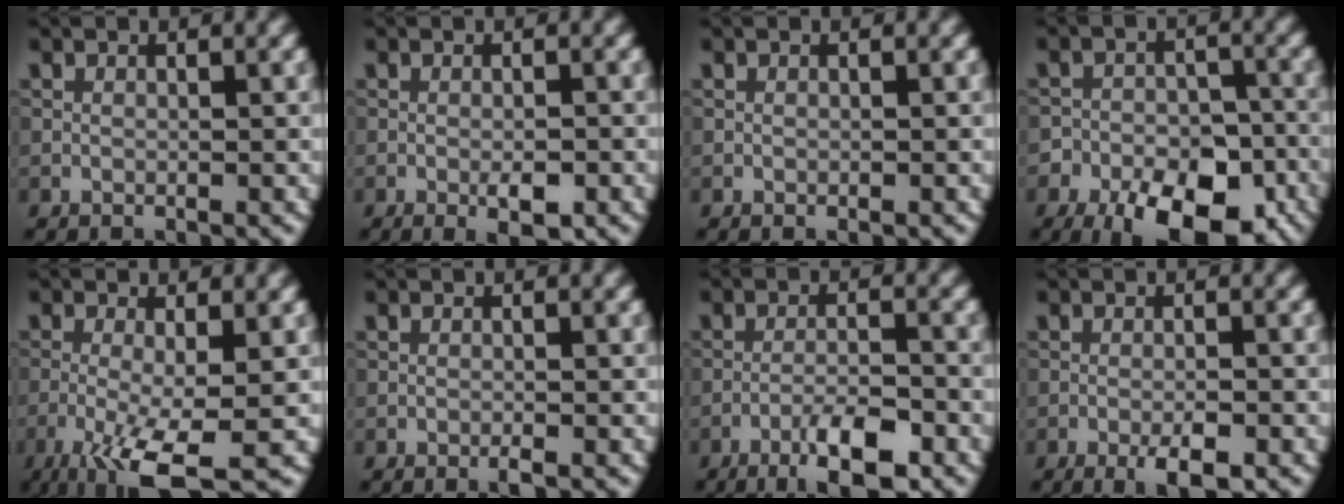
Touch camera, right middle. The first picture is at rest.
{"total": 2.4, "force": [-0.9, 0.6, 2.1], "torque": [-0.035, -0.005, -0.012]}
{"total": 0.0}
{"total": 12.3, "force": [-8.1, 6.5, 6.6], "torque": [-0.089, -0.020, -0.107]}
{"total": 7.0, "force": [-3.3, 1.6, 5.9], "torque": [-0.114, -0.011, -0.064]}
{"total": 0.6, "force": [-0.3, 0.0, 0.5], "torque": [-0.010, -0.002, -0.007]}
{"total": 5.1, "force": [-3.2, 0.9, 3.9], "torque": [-0.070, 0.004, -0.055]}
{"total": 3.0, "force": [-1.6, 0.6, 2.4], "torque": [-0.043, -0.003, -0.028]}